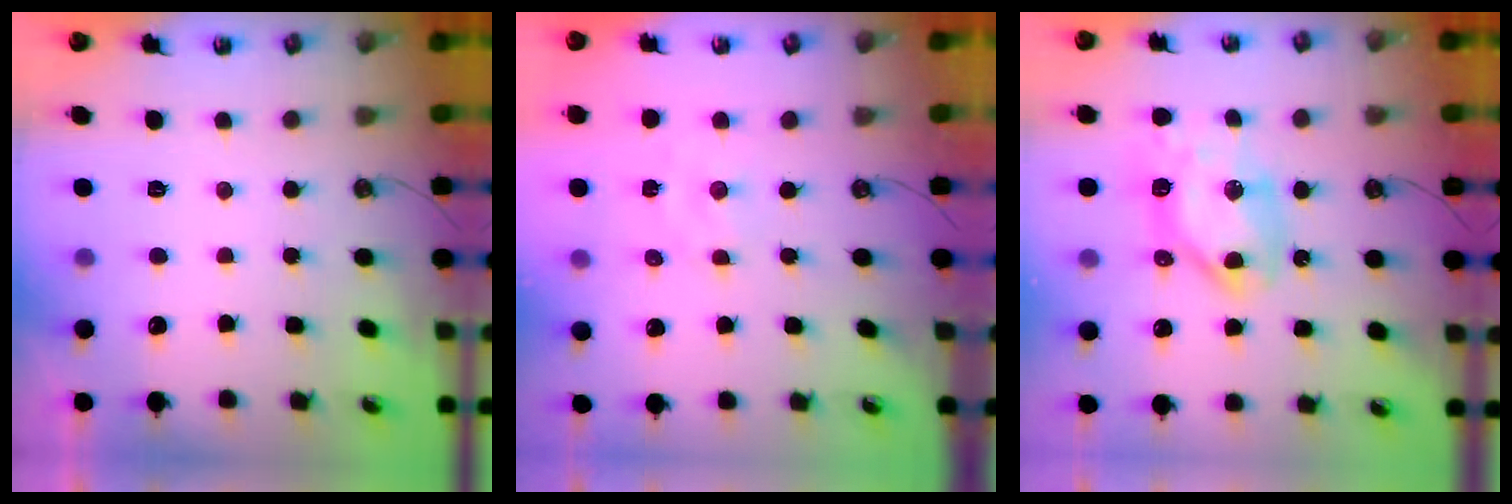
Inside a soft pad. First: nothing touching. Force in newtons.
{"total": 1.6, "press": 1.5, "slide": 0.3}
{"total": 12.9, "press": 12.8, "slide": 1.5}